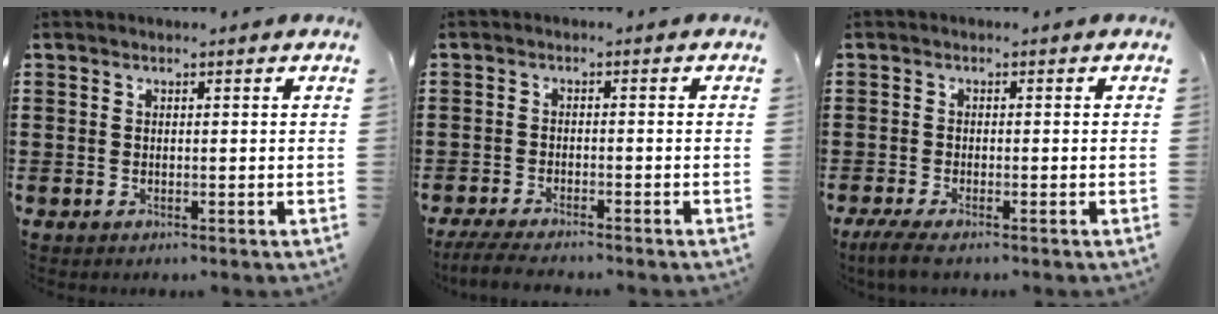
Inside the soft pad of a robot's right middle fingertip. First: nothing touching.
{"total": 3.4, "force": [-3.2, 0.1, 1.1], "torque": [-0.033, -0.011, -0.068]}
{"total": 2.5, "force": [-2.0, 0.1, 1.4], "torque": [-0.040, -0.009, -0.042]}